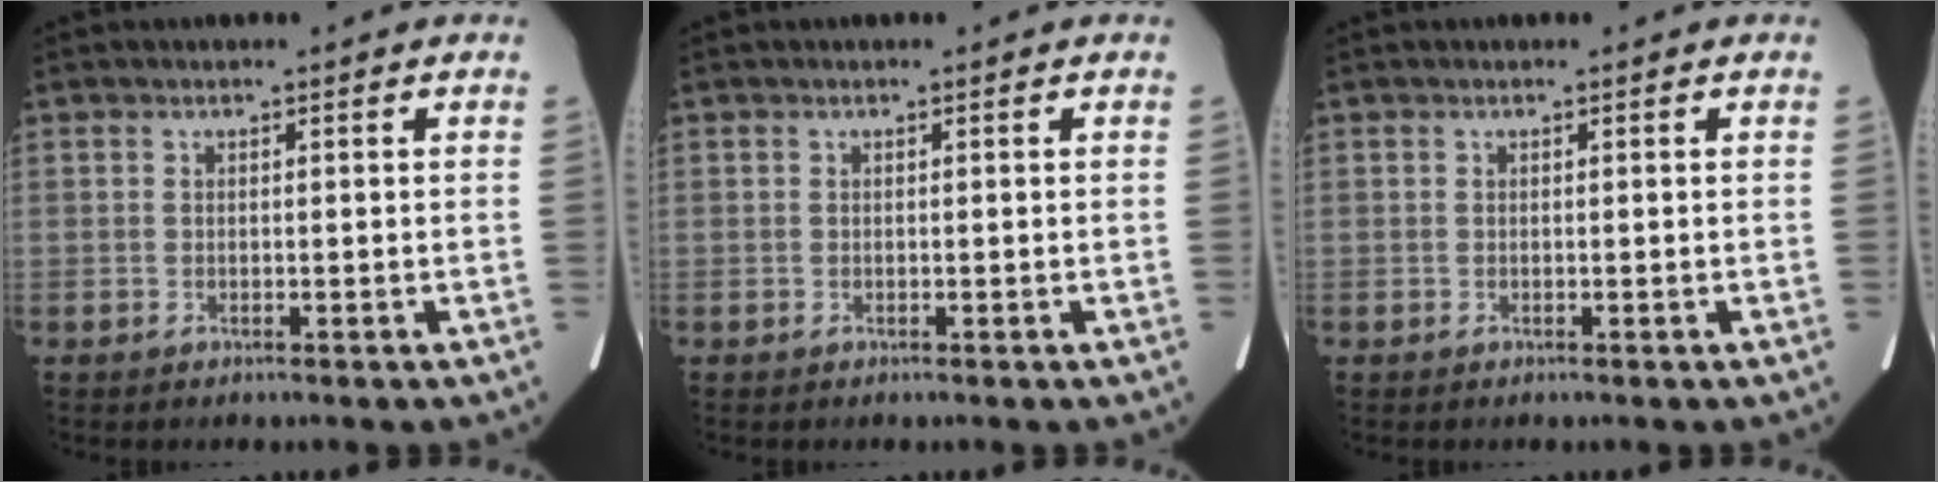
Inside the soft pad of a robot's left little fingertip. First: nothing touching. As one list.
[{"total": 0.0}, {"total": 0.0}]